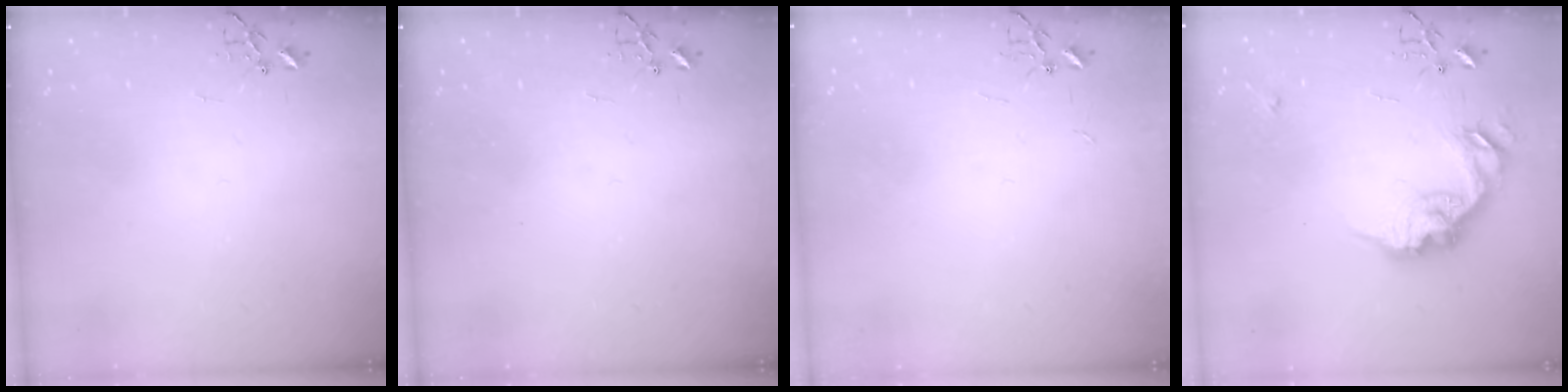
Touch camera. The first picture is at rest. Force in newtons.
{"total": 0.0}
{"total": 1.8, "press": 1.8, "slide": 0.2}
{"total": 16.0, "press": 16.0, "slide": 0.3}